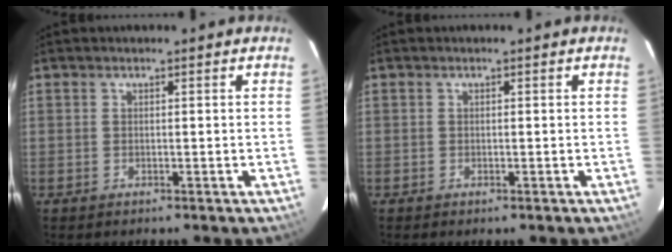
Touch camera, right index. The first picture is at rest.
{"total": 0.0}